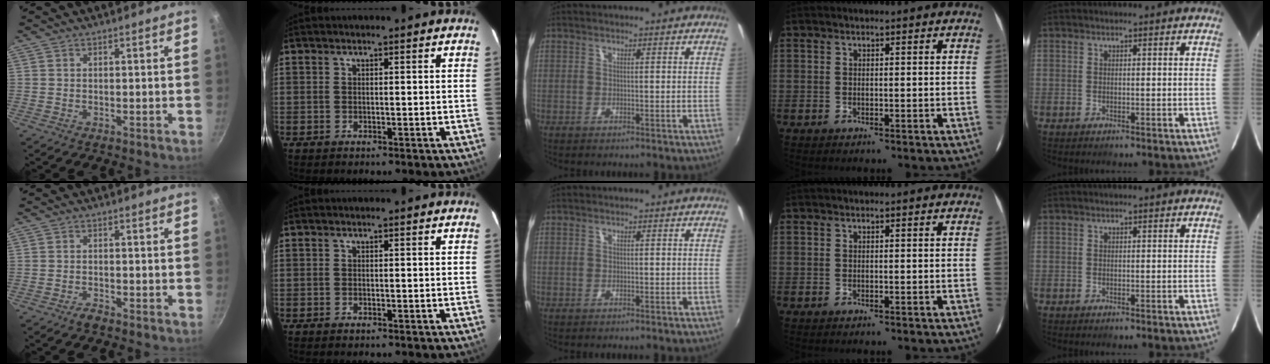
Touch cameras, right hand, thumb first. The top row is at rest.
{"thumb": {"total": 1.8, "force": [-1.4, 0.7, 0.9], "torque": [-0.018, 0.013, -0.028]}}